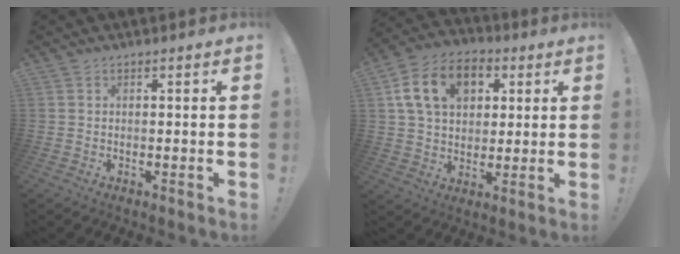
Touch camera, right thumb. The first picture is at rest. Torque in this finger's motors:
{"motor_torque": [0.87, 0.88, 0.53, -0.04, 0.09]}